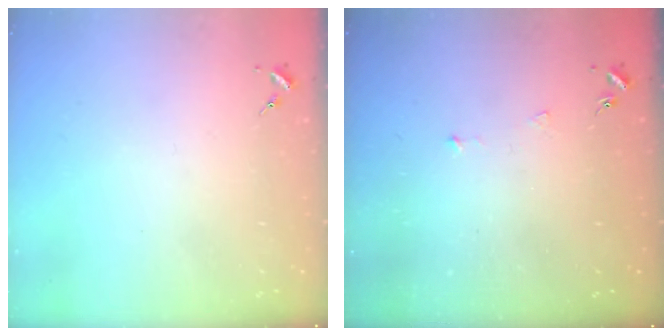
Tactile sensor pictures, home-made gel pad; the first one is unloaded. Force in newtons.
{"total": 3.4, "press": 3.4, "slide": 0.2}